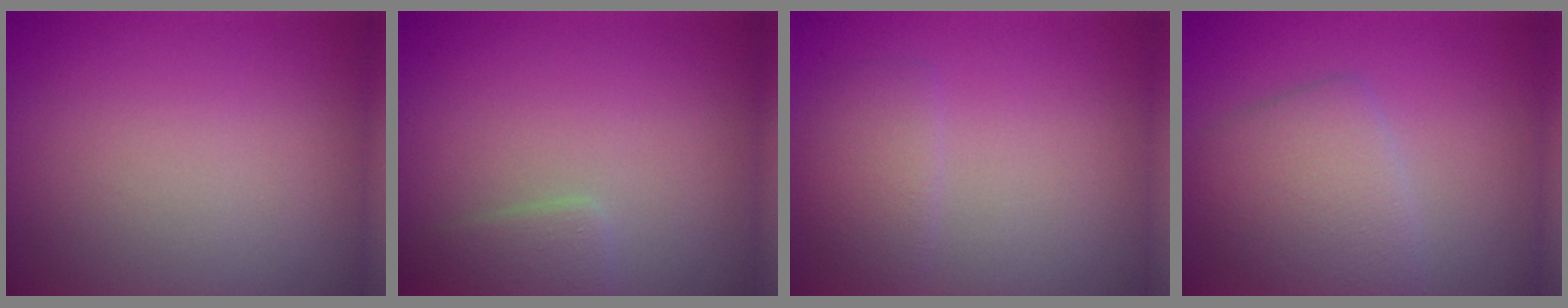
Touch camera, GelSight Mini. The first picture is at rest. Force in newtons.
{"total": 1.8, "press": 1.8, "slide": 0.2}
{"total": 2.3, "press": 2.2, "slide": 0.1}
{"total": 4.4, "press": 4.4, "slide": 0.1}